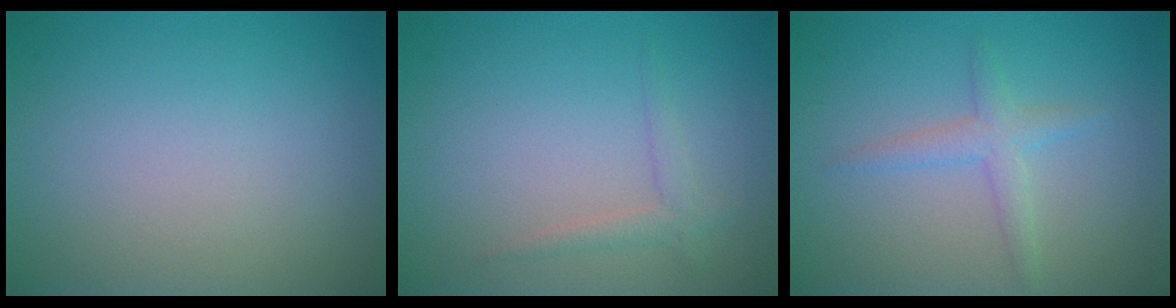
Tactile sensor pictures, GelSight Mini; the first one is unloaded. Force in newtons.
{"total": 1.4, "press": 1.4, "slide": 0.1}
{"total": 1.9, "press": 1.9, "slide": 0.1}